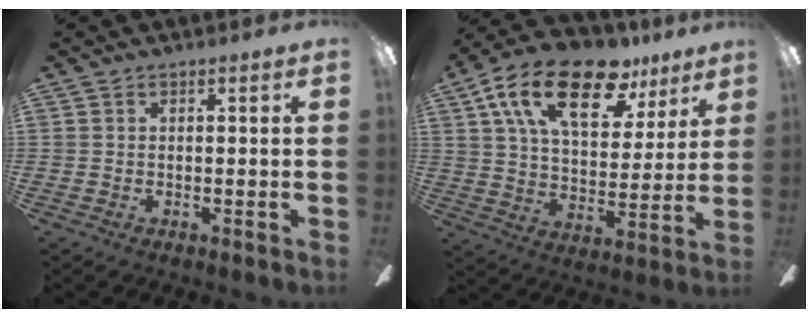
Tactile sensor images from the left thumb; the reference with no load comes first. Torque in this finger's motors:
{"motor_torque": [0.47, 0.58, 1.65, -1.11, 0.52]}